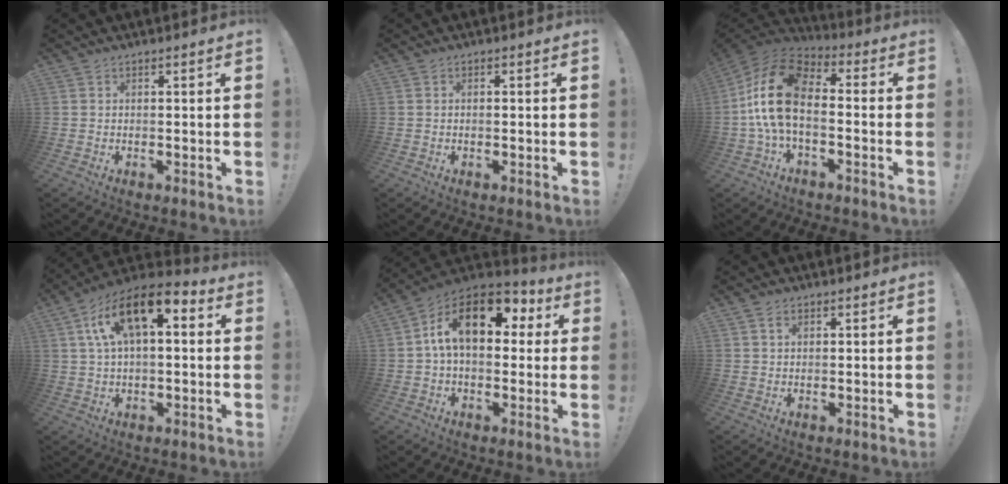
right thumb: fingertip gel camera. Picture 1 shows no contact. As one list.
[{"total": 0.0}, {"total": 16.9, "force": [0.0, 9.5, 14.0], "torque": [-0.266, 0.019, 0.007]}, {"total": 15.2, "force": [5.9, 6.7, 12.3], "torque": [-0.219, -0.010, 0.105]}, {"total": 17.6, "force": [5.1, 9.8, 13.6], "torque": [-0.222, -0.003, 0.086]}, {"total": 1.6, "force": [0.9, 1.0, 0.9], "torque": [-0.019, 0.001, 0.016]}]